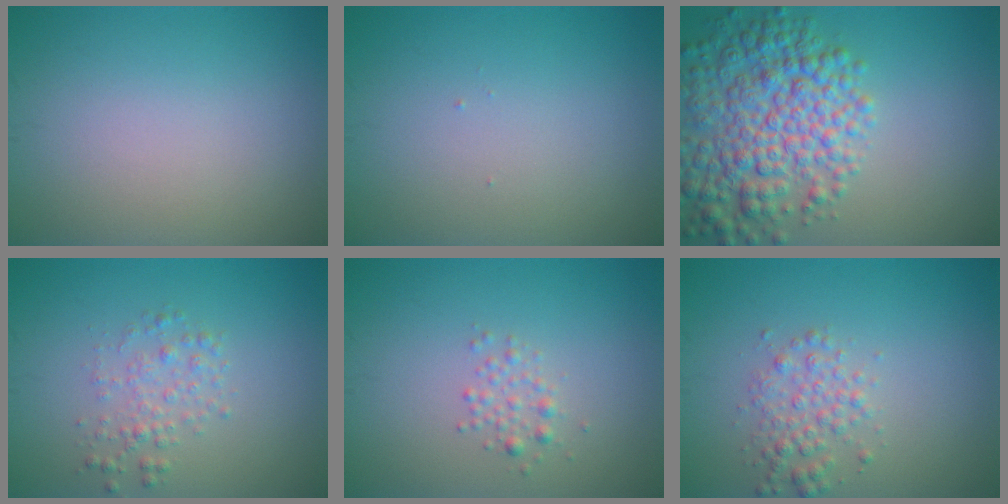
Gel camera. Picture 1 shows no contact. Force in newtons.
{"total": 0.0}
{"total": 8.1, "press": 8.1, "slide": 0.3}
{"total": 1.9, "press": 1.9, "slide": 0.0}
{"total": 1.4, "press": 1.4, "slide": 0.1}
{"total": 2.4, "press": 2.4, "slide": 0.0}